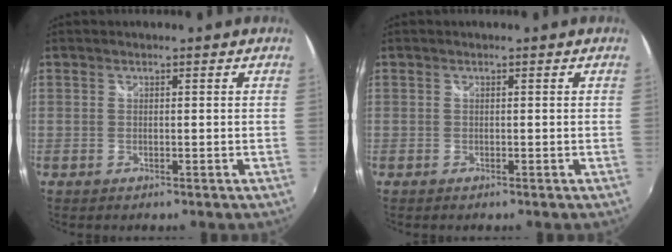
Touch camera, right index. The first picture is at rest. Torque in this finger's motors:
{"motor_torque": [-0.01, -0.18, 0.03, 0.00]}